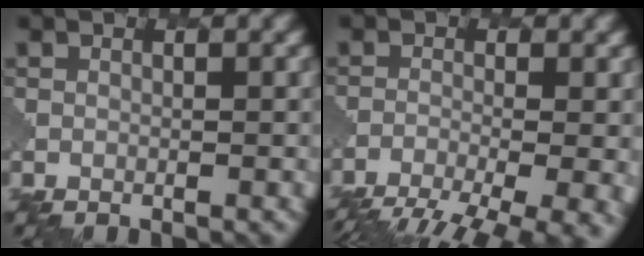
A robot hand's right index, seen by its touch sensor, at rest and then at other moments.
{"total": 11.2, "force": [-8.6, 3.4, 6.4], "torque": [-0.101, -0.033, -0.097]}